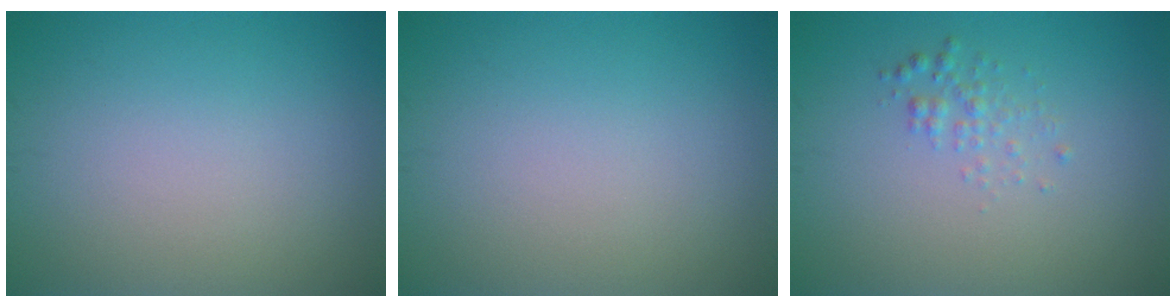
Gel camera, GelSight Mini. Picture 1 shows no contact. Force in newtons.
{"total": 0.0}
{"total": 1.3, "press": 1.3, "slide": 0.0}